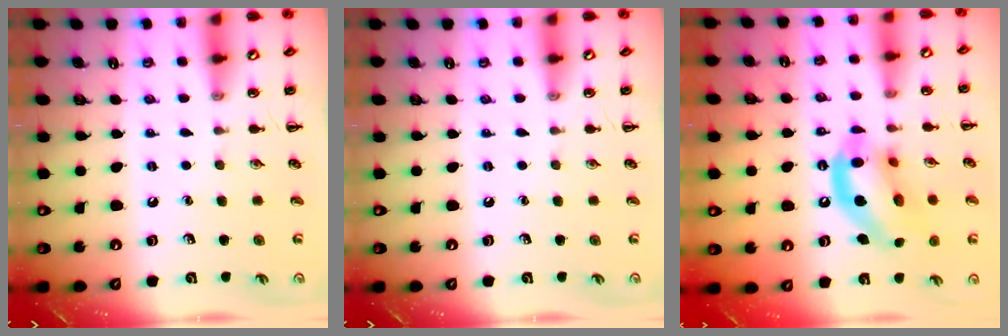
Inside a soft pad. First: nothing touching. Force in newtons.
{"total": 0.0}
{"total": 14.6, "press": 14.4, "slide": 2.5}